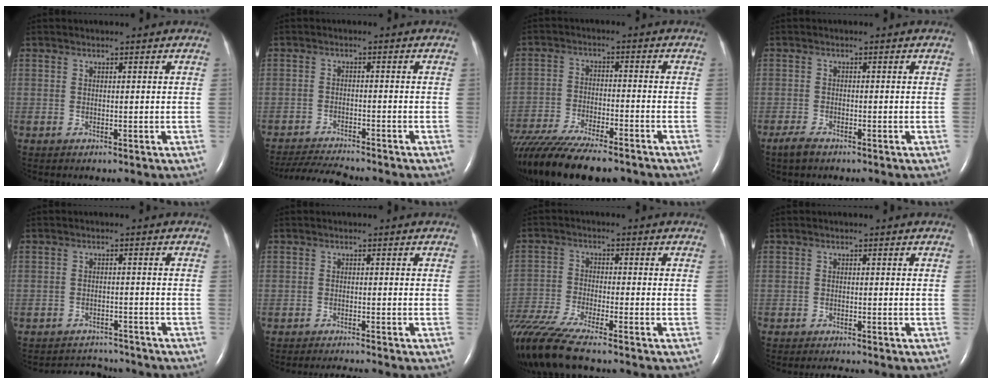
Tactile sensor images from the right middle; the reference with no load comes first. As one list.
[{"total": 6.9, "force": [-6.7, 0.2, 1.7], "torque": [-0.034, -0.014, -0.111]}, {"total": 18.3, "force": [-15.3, 3.6, 9.4], "torque": [-0.187, -0.034, -0.245]}, {"total": 2.4, "force": [-1.7, 0.8, 1.4], "torque": [-0.040, -0.005, -0.031]}, {"total": 4.9, "force": [-4.7, 0.7, -0.8], "torque": [0.004, 0.007, -0.070]}, {"total": 3.2, "force": [-2.9, -1.2, 0.6], "torque": [-0.009, -0.012, -0.045]}, {"total": 11.3, "force": [-9.5, 0.0, 6.0], "torque": [-0.122, -0.033, -0.173]}, {"total": 1.5, "force": [-1.4, -0.5, 0.3], "torque": [-0.011, -0.006, -0.023]}]